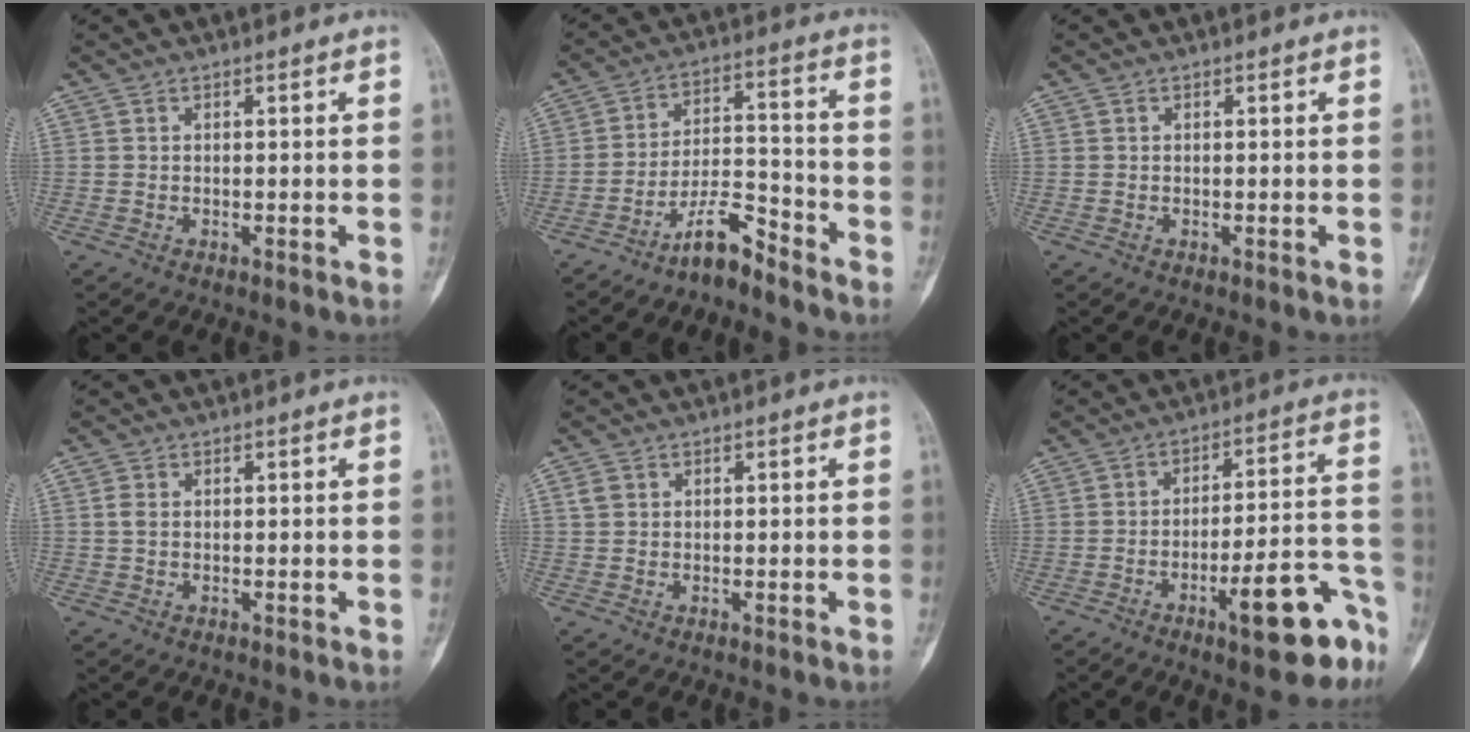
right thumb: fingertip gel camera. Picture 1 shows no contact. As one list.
[{"total": 8.0, "force": [-6.5, 2.1, 4.1], "torque": [-0.070, 0.067, -0.120]}, {"total": 0.0}, {"total": 1.4, "force": [0.3, 1.0, 1.0], "torque": [-0.019, 0.004, 0.006]}, {"total": 1.7, "force": [0.6, 1.4, 0.7], "torque": [-0.011, 0.003, 0.010]}, {"total": 14.5, "force": [-8.0, 4.0, 11.4], "torque": [-0.128, 0.069, -0.111]}]